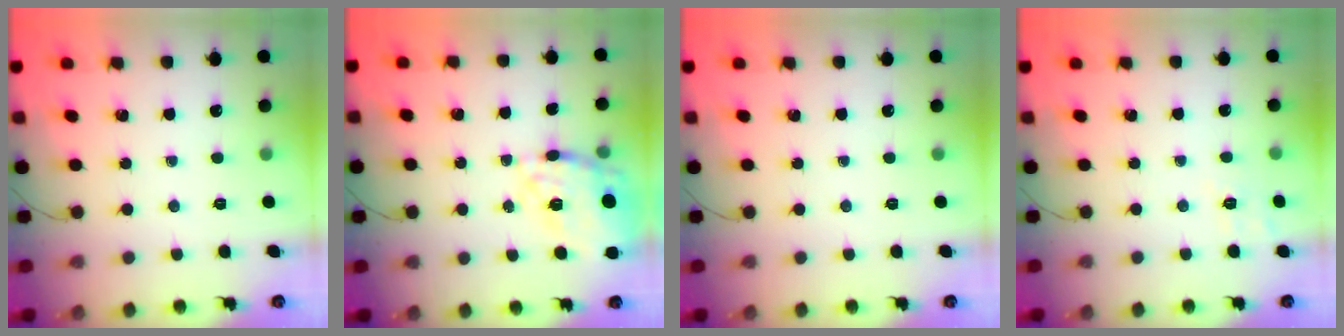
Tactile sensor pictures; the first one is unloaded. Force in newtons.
{"total": 23.1, "press": 23.0, "slide": 2.1}
{"total": 0.0}
{"total": 6.3, "press": 5.9, "slide": 2.0}